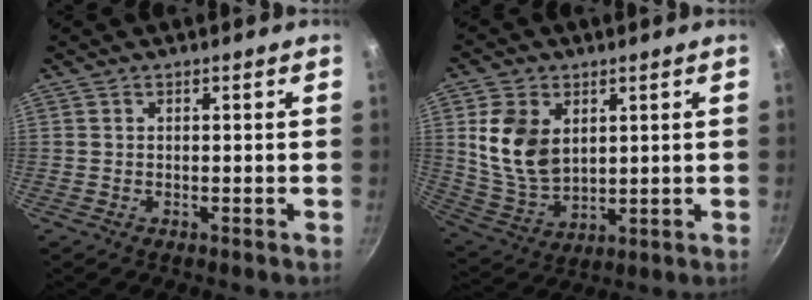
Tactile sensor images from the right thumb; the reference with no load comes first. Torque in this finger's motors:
{"motor_torque": [-1.16, 1.52, 0.80, -0.21, 0.21]}